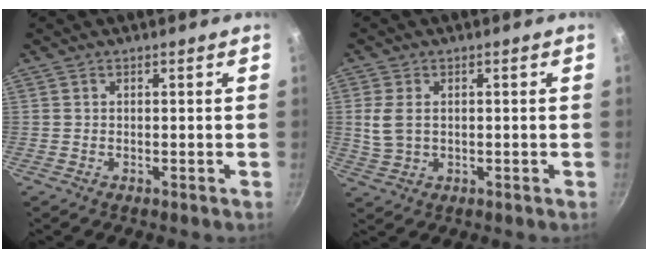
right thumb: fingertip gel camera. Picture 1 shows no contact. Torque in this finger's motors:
{"motor_torque": [-0.05, 0.22, 0.03, -0.06, 0.21]}